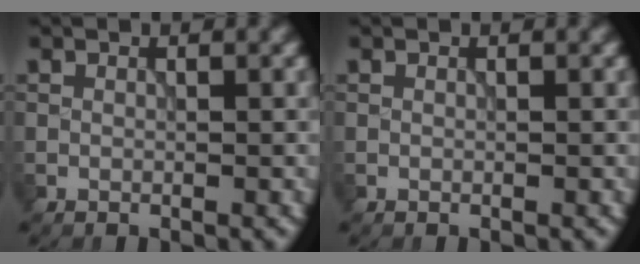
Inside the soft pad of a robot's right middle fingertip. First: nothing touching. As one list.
[{"total": 0.0}]